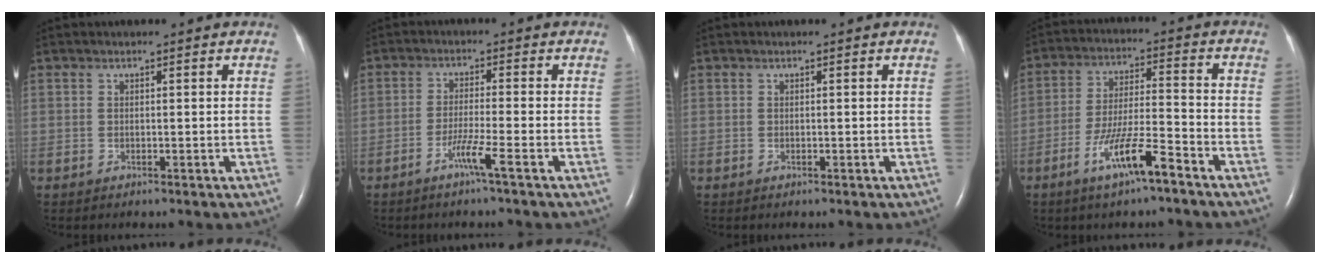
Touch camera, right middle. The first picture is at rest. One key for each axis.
{"total": 3.7, "fx": -2.2, "fy": -1.0, "fz": 2.8, "tx": -0.055, "ty": -0.007, "tz": -0.048}
{"total": 0.0}
{"total": 9.1, "fx": -5.7, "fy": 0.6, "fz": 7.1, "tx": -0.134, "ty": -0.006, "tz": -0.105}